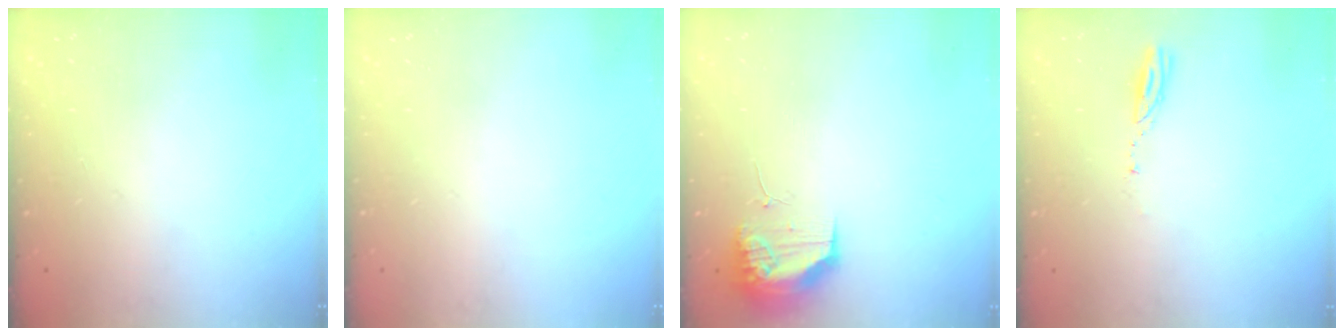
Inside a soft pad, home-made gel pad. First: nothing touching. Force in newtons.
{"total": 0.0}
{"total": 13.5, "press": 11.5, "slide": 7.0}
{"total": 3.1, "press": 3.1, "slide": 0.2}